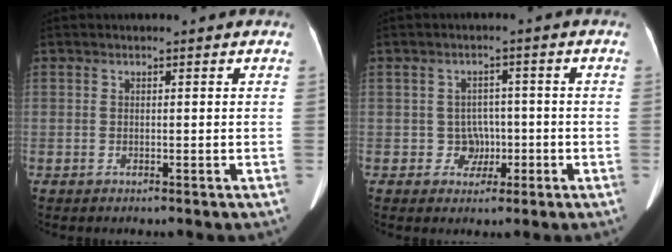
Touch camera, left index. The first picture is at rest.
{"total": 3.3, "force": [-0.9, 3.1, 0.7], "torque": [-0.003, 0.011, -0.009]}